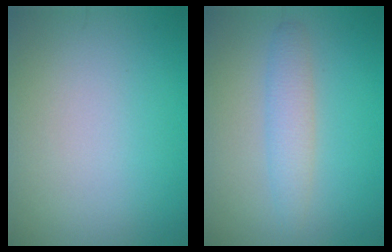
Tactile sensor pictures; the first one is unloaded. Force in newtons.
{"total": 2.5, "press": 2.5, "slide": 0.2}